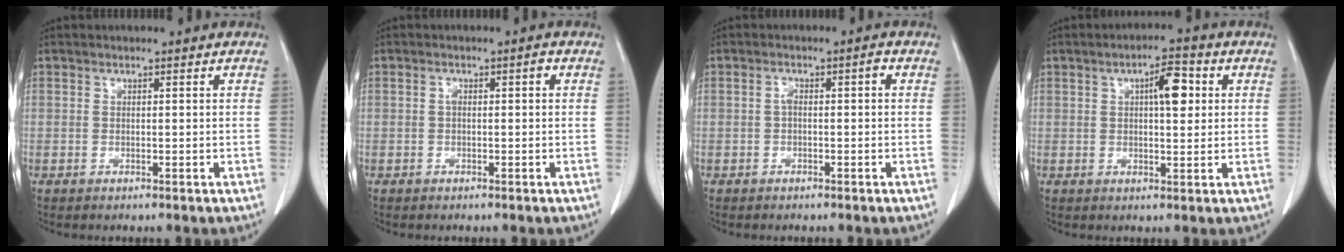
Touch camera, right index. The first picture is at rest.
{"total": 1.5, "force": [0.1, 0.5, 1.4], "torque": [-0.021, 0.006, 0.003]}
{"total": 2.0, "force": [-0.1, 0.6, 1.9], "torque": [-0.031, 0.012, 0.000]}
{"total": 5.6, "force": [1.5, 1.7, 5.1], "torque": [-0.081, 0.009, 0.023]}